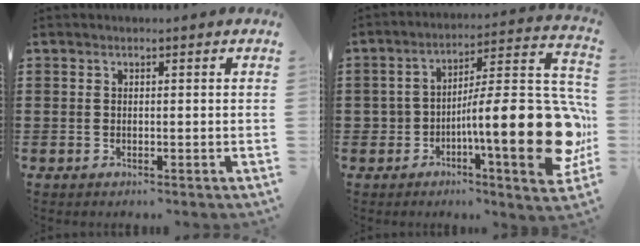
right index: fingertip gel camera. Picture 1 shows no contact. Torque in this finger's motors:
{"motor_torque": [2.14, 0.00, 1.05, 0.21]}